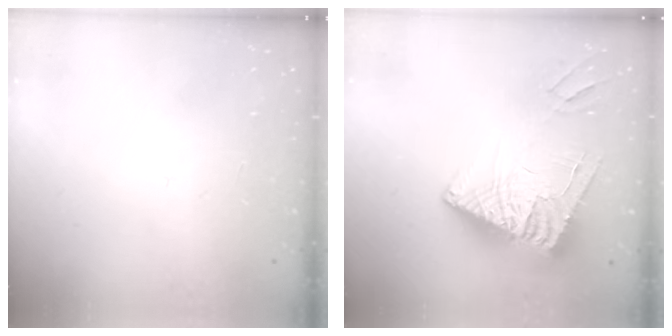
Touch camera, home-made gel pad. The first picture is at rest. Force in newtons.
{"total": 13.6, "press": 13.5, "slide": 1.5}